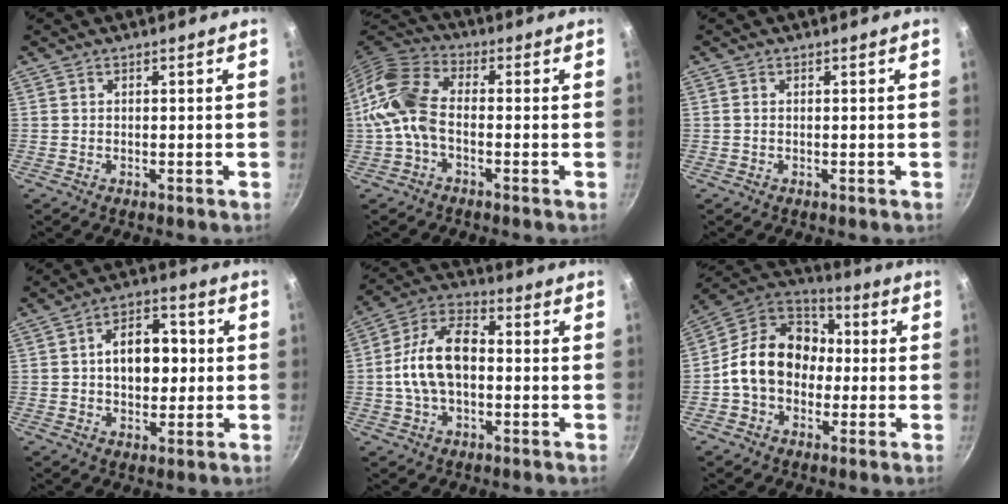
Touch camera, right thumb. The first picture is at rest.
{"total": 10.5, "force": [-2.0, 6.2, 8.3], "torque": [-0.165, 0.038, -0.058]}
{"total": 0.6, "force": [0.0, 0.3, 0.5], "torque": [-0.011, 0.001, -0.001]}
{"total": 11.0, "force": [0.6, 7.3, 8.2], "torque": [-0.084, 0.019, 0.001]}
{"total": 13.3, "force": [-0.7, 8.0, 10.6], "torque": [-0.177, 0.038, -0.026]}
{"total": 16.8, "force": [-1.0, 13.2, 10.3], "torque": [-0.134, 0.048, -0.036]}